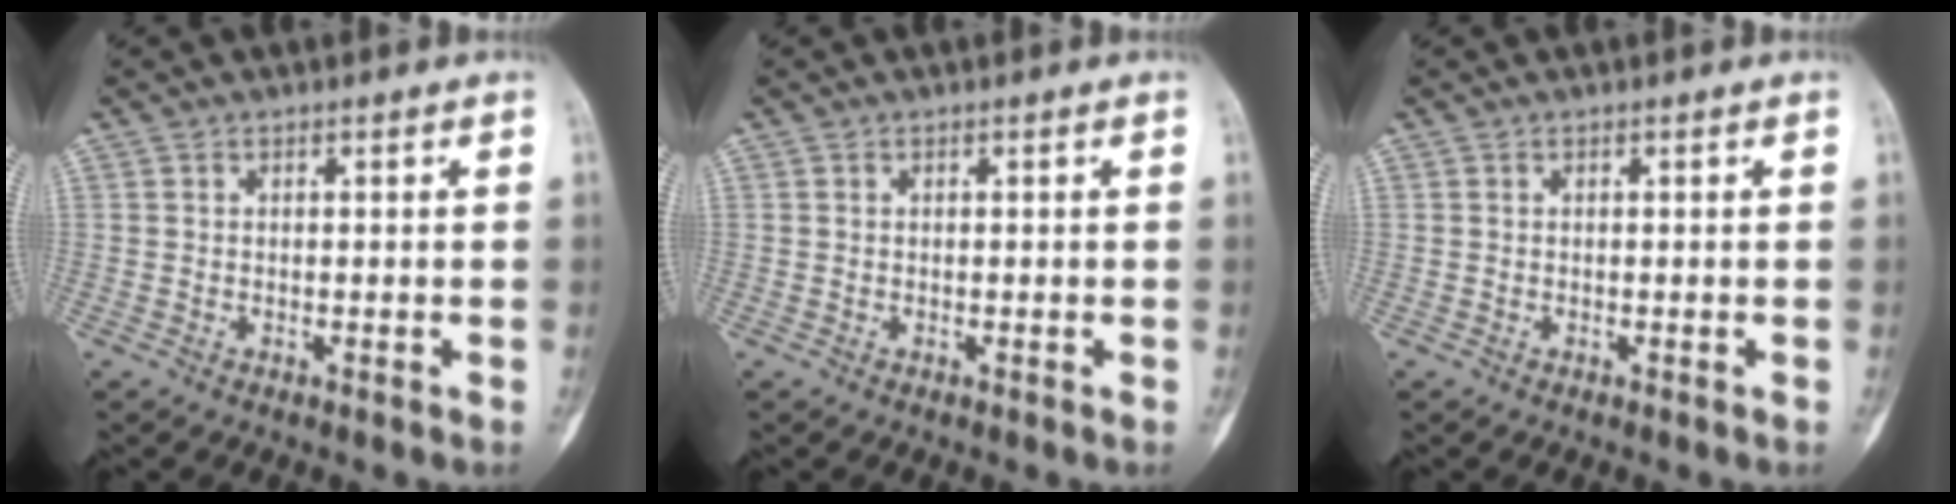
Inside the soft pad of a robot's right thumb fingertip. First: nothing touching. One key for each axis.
{"total": 0.0}
{"total": 0.0}